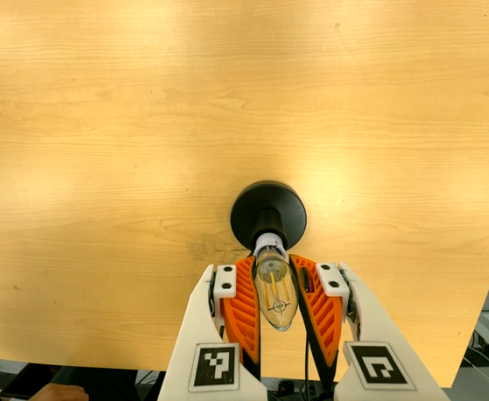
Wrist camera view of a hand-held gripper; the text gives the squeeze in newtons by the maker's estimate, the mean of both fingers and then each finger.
{"total": 21.1, "left": 20.5, "right": 21.8}